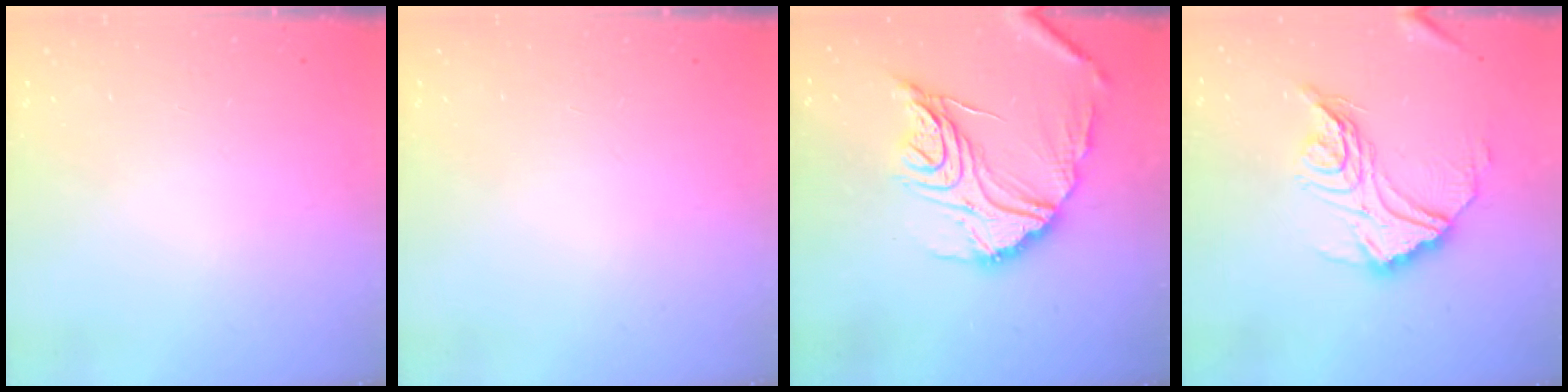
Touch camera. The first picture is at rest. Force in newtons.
{"total": 0.0}
{"total": 18.6, "press": 18.5, "slide": 1.4}
{"total": 16.5, "press": 16.4, "slide": 1.2}